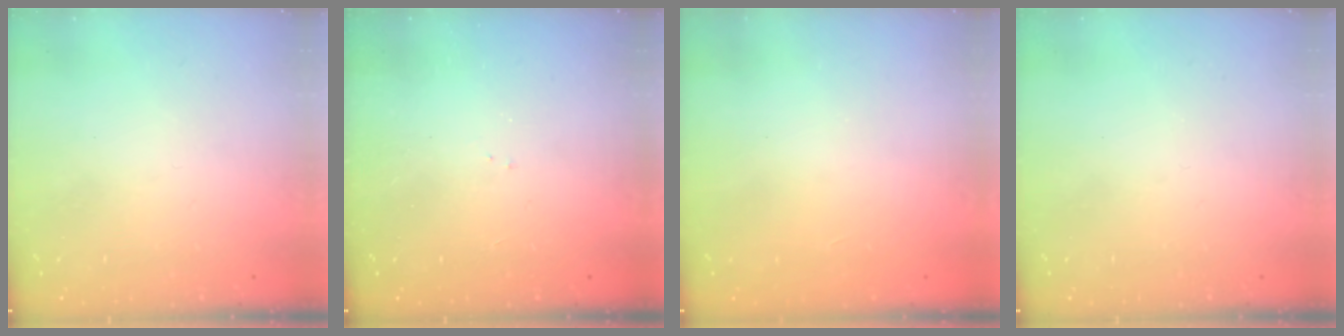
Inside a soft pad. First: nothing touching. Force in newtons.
{"total": 5.8, "press": 5.8, "slide": 0.8}
{"total": 1.2, "press": 1.1, "slide": 0.5}
{"total": 0.0}